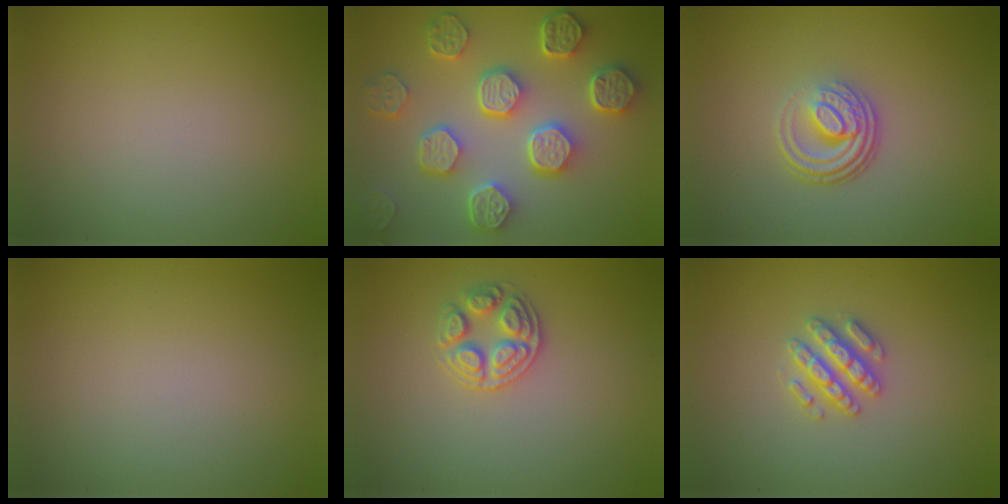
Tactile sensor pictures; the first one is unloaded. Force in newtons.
{"total": 8.2, "press": 6.4, "slide": 5.1}
{"total": 4.1, "press": 2.7, "slide": 3.0}
{"total": 0.0}
{"total": 2.6, "press": 2.6, "slide": 0.5}
{"total": 2.6, "press": 2.5, "slide": 0.4}